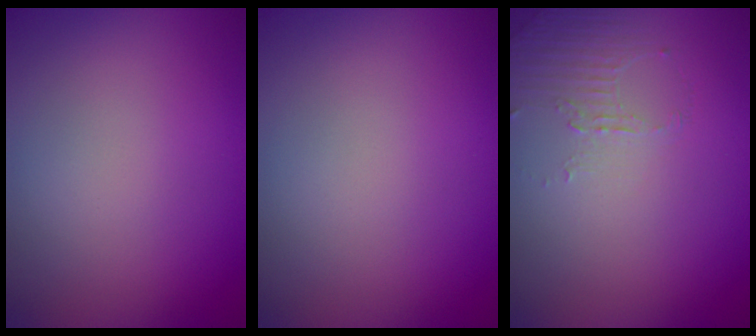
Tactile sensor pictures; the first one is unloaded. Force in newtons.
{"total": 0.0}
{"total": 1.2, "press": 0.4, "slide": 1.1}